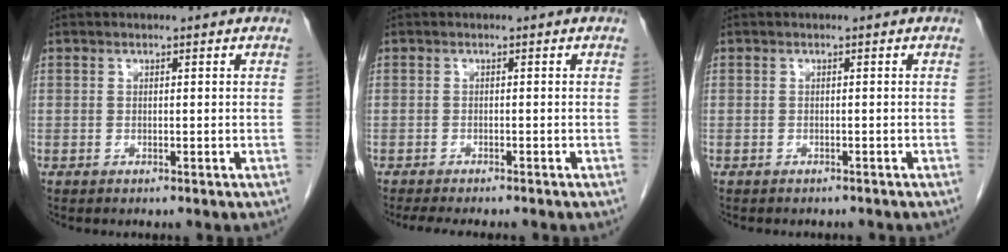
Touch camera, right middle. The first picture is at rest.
{"total": 6.8, "force": [-5.8, 1.3, 3.2], "torque": [-0.042, -0.011, -0.083]}
{"total": 2.8, "force": [-2.5, 0.9, 0.8], "torque": [-0.016, -0.005, -0.029]}